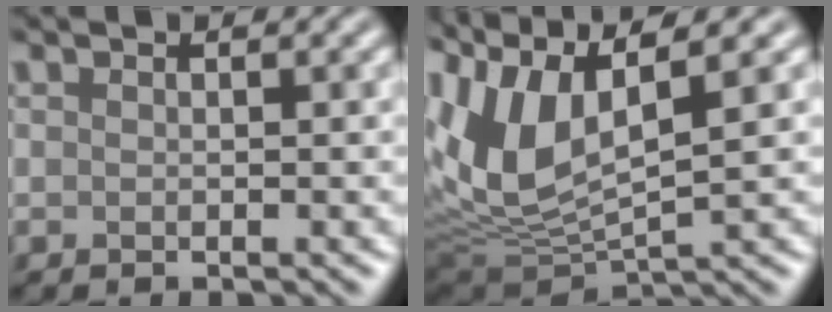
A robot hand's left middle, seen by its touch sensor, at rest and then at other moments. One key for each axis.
{"total": 10.1, "fx": 2.7, "fy": 4.7, "fz": 8.5, "tx": -0.205, "ty": 0.000, "tz": 0.055}